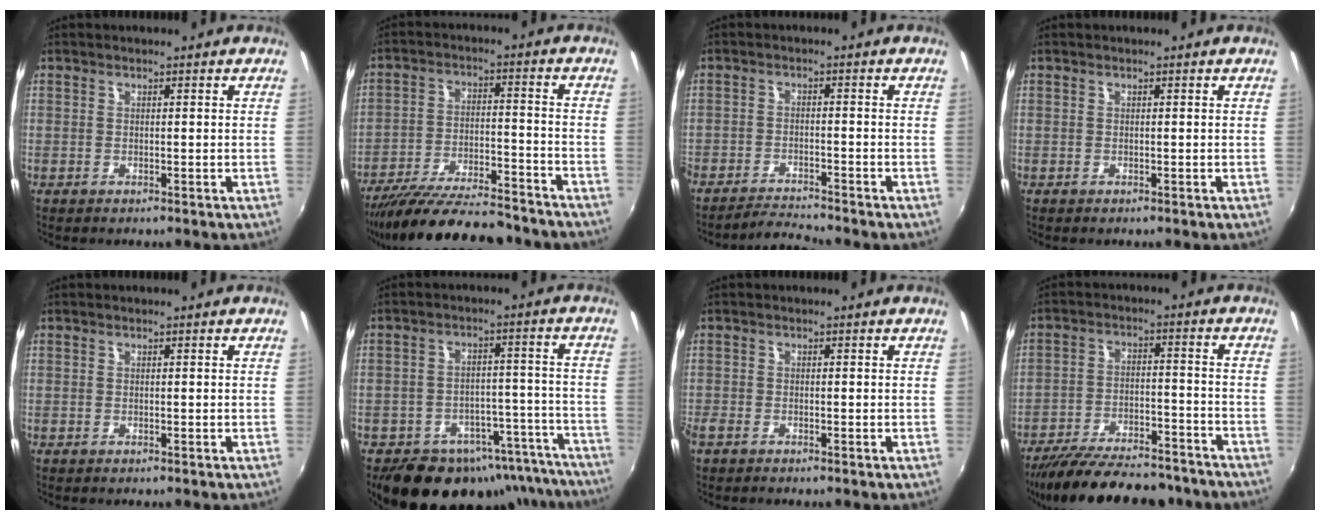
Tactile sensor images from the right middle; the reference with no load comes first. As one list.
[{"total": 19.9, "force": [-17.3, 3.6, 9.1], "torque": [-0.175, -0.034, -0.263]}, {"total": 4.9, "force": [-4.8, -0.5, 0.7], "torque": [-0.036, -0.010, -0.089]}, {"total": 0.0}, {"total": 0.0}, {"total": 23.0, "force": [-18.8, 10.6, 8.0], "torque": [-0.135, 0.043, -0.221]}, {"total": 1.9, "force": [-1.5, 0.7, 0.8], "torque": [-0.020, -0.008, -0.031]}, {"total": 22.4, "force": [-19.2, 6.0, 9.7], "torque": [-0.187, -0.020, -0.270]}]